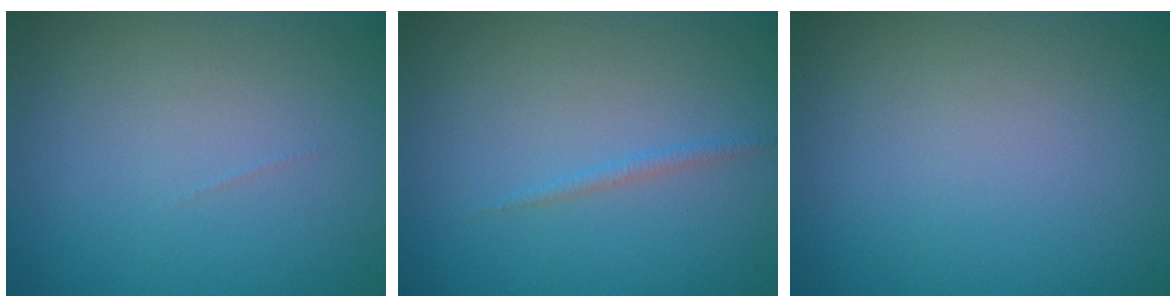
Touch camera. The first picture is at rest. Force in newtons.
{"total": 0.8, "press": 0.8, "slide": 0.1}
{"total": 0.0}